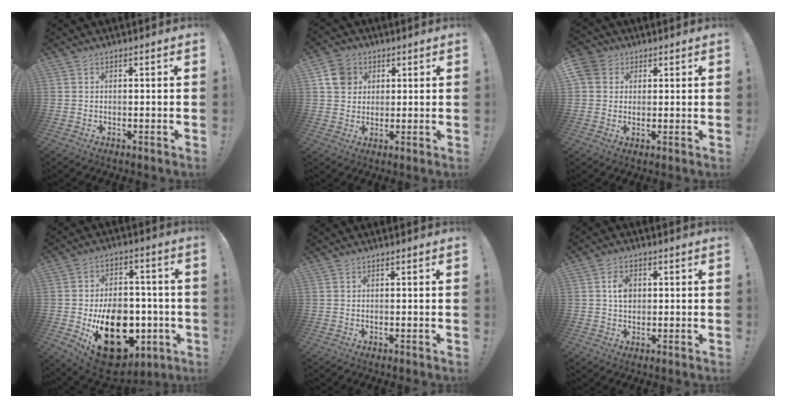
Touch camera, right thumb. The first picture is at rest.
{"total": 7.8, "force": [3.0, 6.7, 2.5], "torque": [-0.027, -0.008, 0.061]}
{"total": 6.0, "force": [2.4, 5.3, 1.6], "torque": [-0.036, -0.001, 0.051]}
{"total": 23.2, "force": [-6.2, 16.4, 15.1], "torque": [-0.216, 0.032, -0.070]}
{"total": 0.0}
{"total": 5.5, "force": [0.8, 4.4, 3.2], "torque": [-0.038, 0.000, 0.013]}